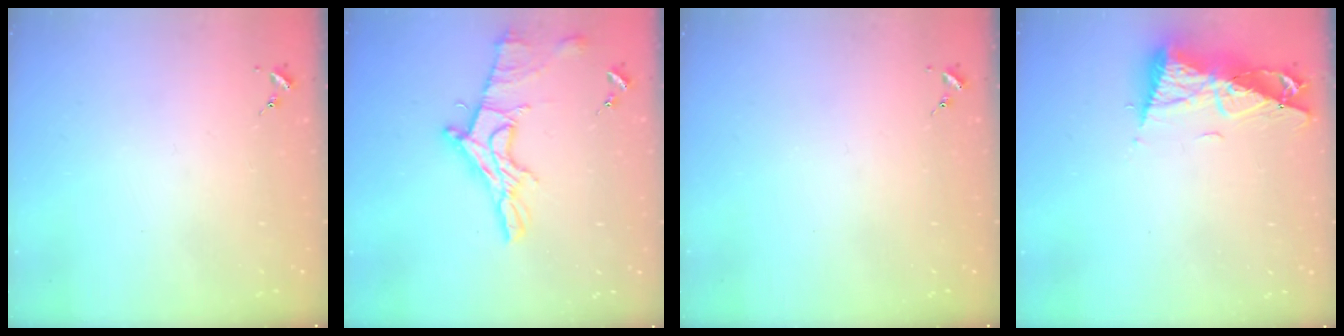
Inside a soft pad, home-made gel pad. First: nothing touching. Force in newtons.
{"total": 14.1, "press": 14.1, "slide": 1.3}
{"total": 0.0}
{"total": 10.4, "press": 10.3, "slide": 1.4}